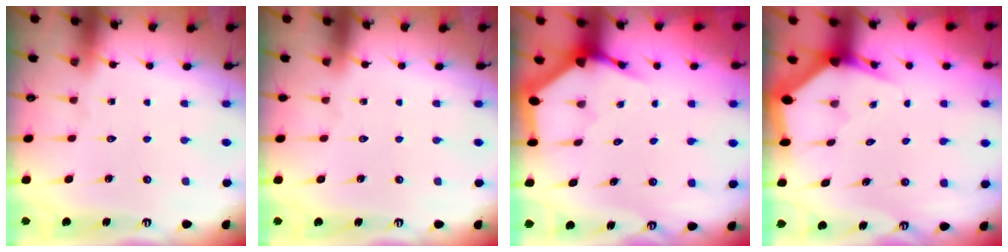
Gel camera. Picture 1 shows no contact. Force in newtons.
{"total": 0.0}
{"total": 3.7, "press": 3.7, "slide": 0.5}
{"total": 3.0, "press": 2.9, "slide": 0.5}